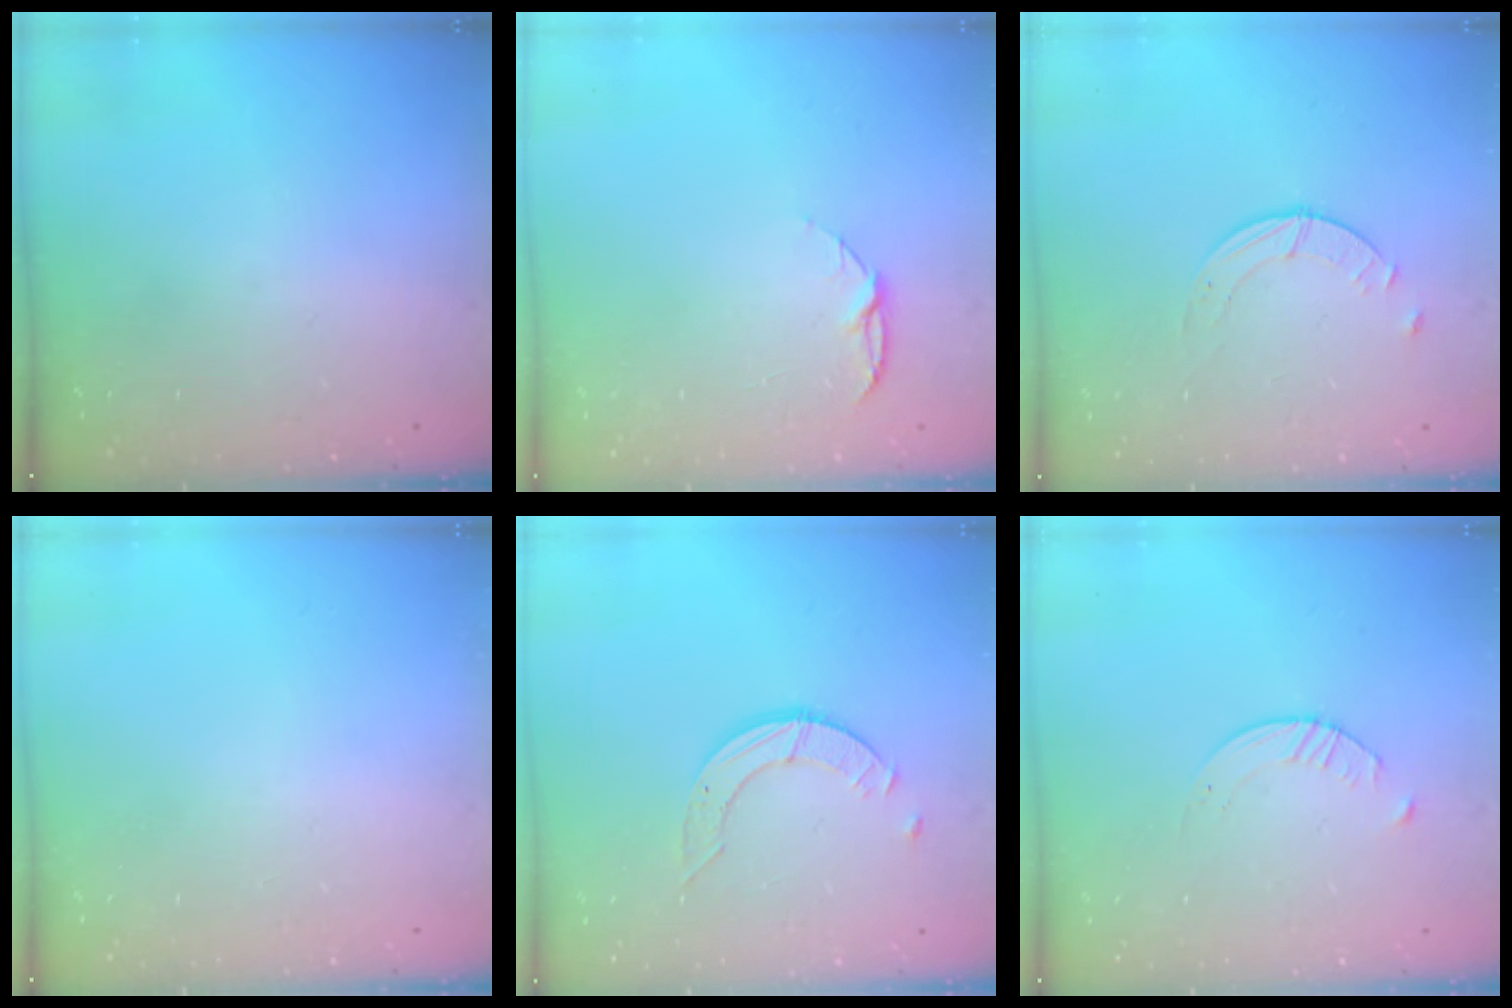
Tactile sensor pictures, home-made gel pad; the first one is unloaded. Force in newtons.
{"total": 4.9, "press": 4.8, "slide": 0.6}
{"total": 2.5, "press": 2.5, "slide": 0.3}
{"total": 0.0}
{"total": 4.0, "press": 4.0, "slide": 0.2}
{"total": 2.8, "press": 2.7, "slide": 0.3}